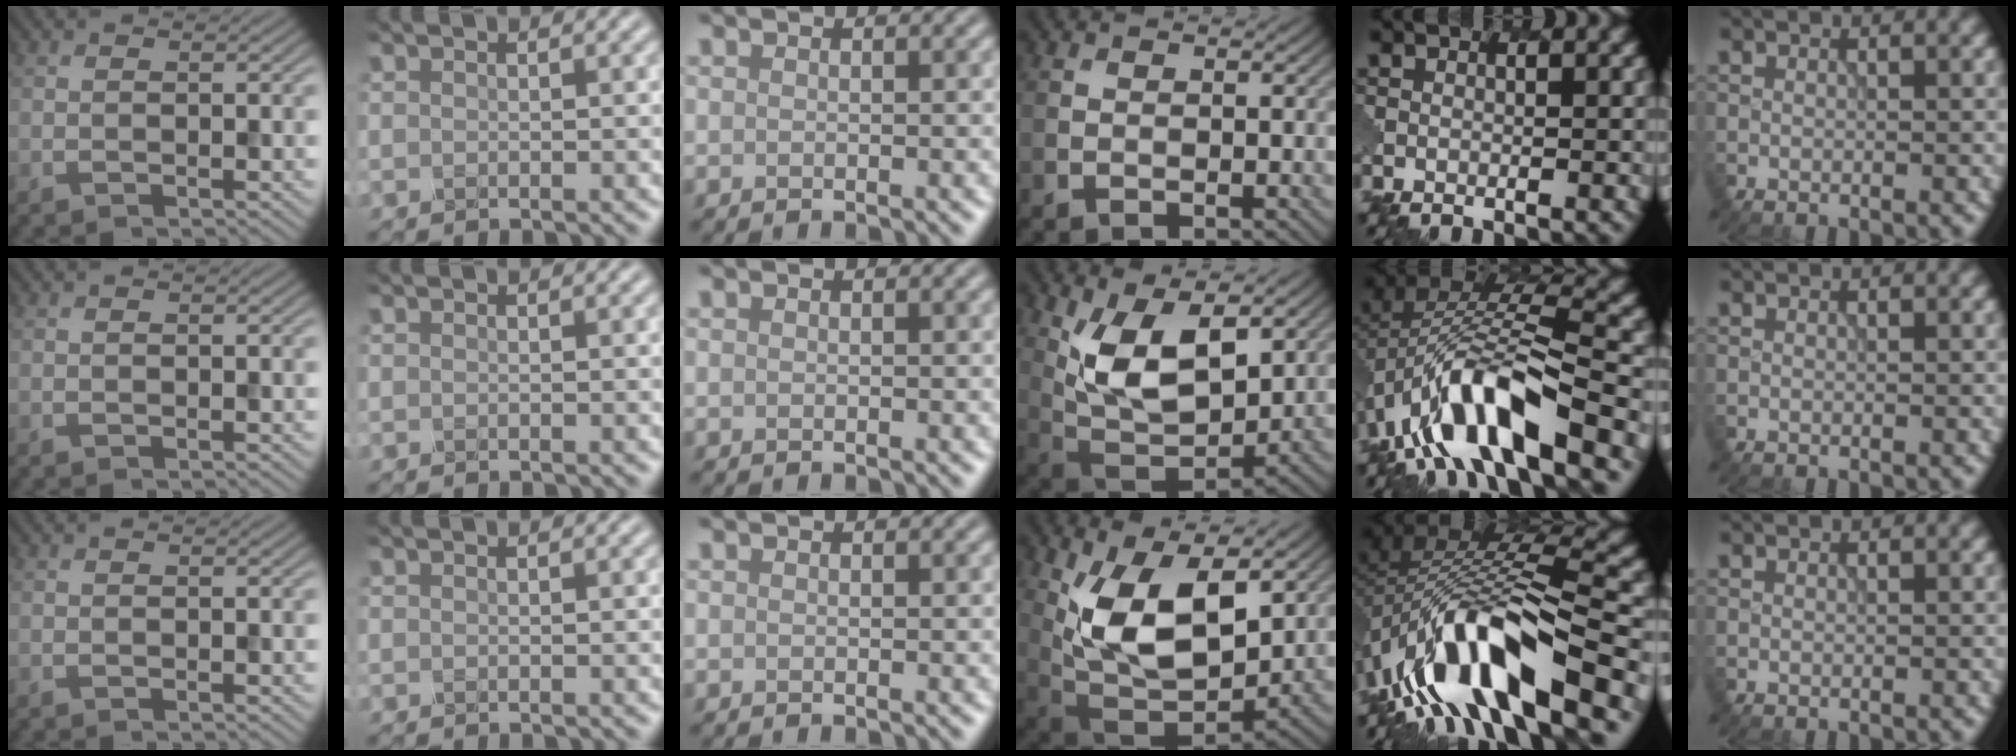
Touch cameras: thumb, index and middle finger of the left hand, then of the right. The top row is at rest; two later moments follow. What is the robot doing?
{"motion": "insert", "object": "pen bag"}